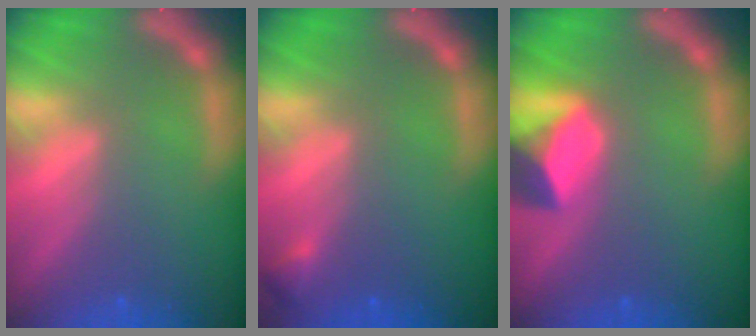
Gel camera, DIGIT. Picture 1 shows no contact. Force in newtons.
{"total": 0.9}
{"total": 5.4}